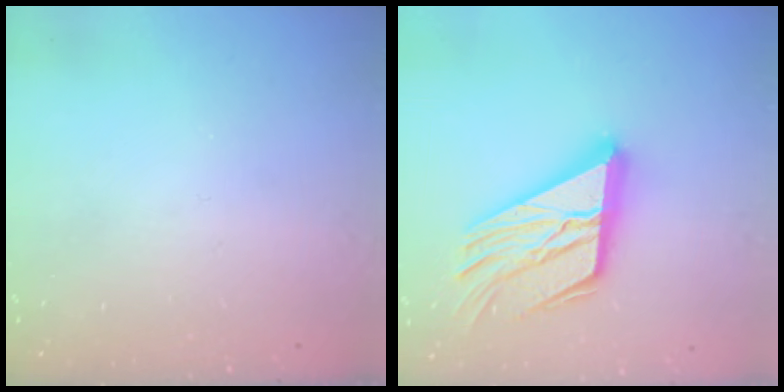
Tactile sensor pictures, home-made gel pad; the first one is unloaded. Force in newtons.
{"total": 21.7, "press": 21.6, "slide": 2.2}